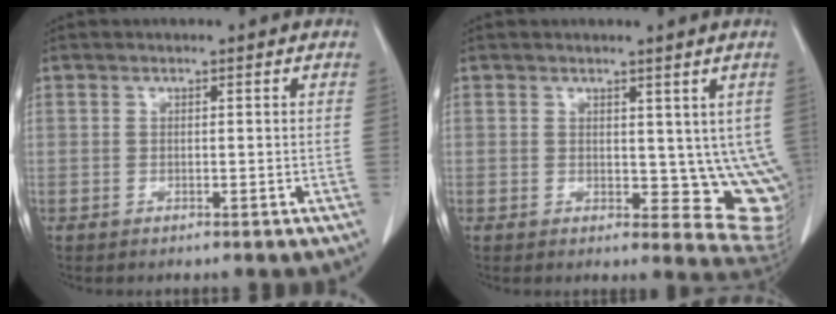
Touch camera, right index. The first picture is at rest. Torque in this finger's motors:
{"motor_torque": [0.17, 0.22, 0.14, 0.00]}